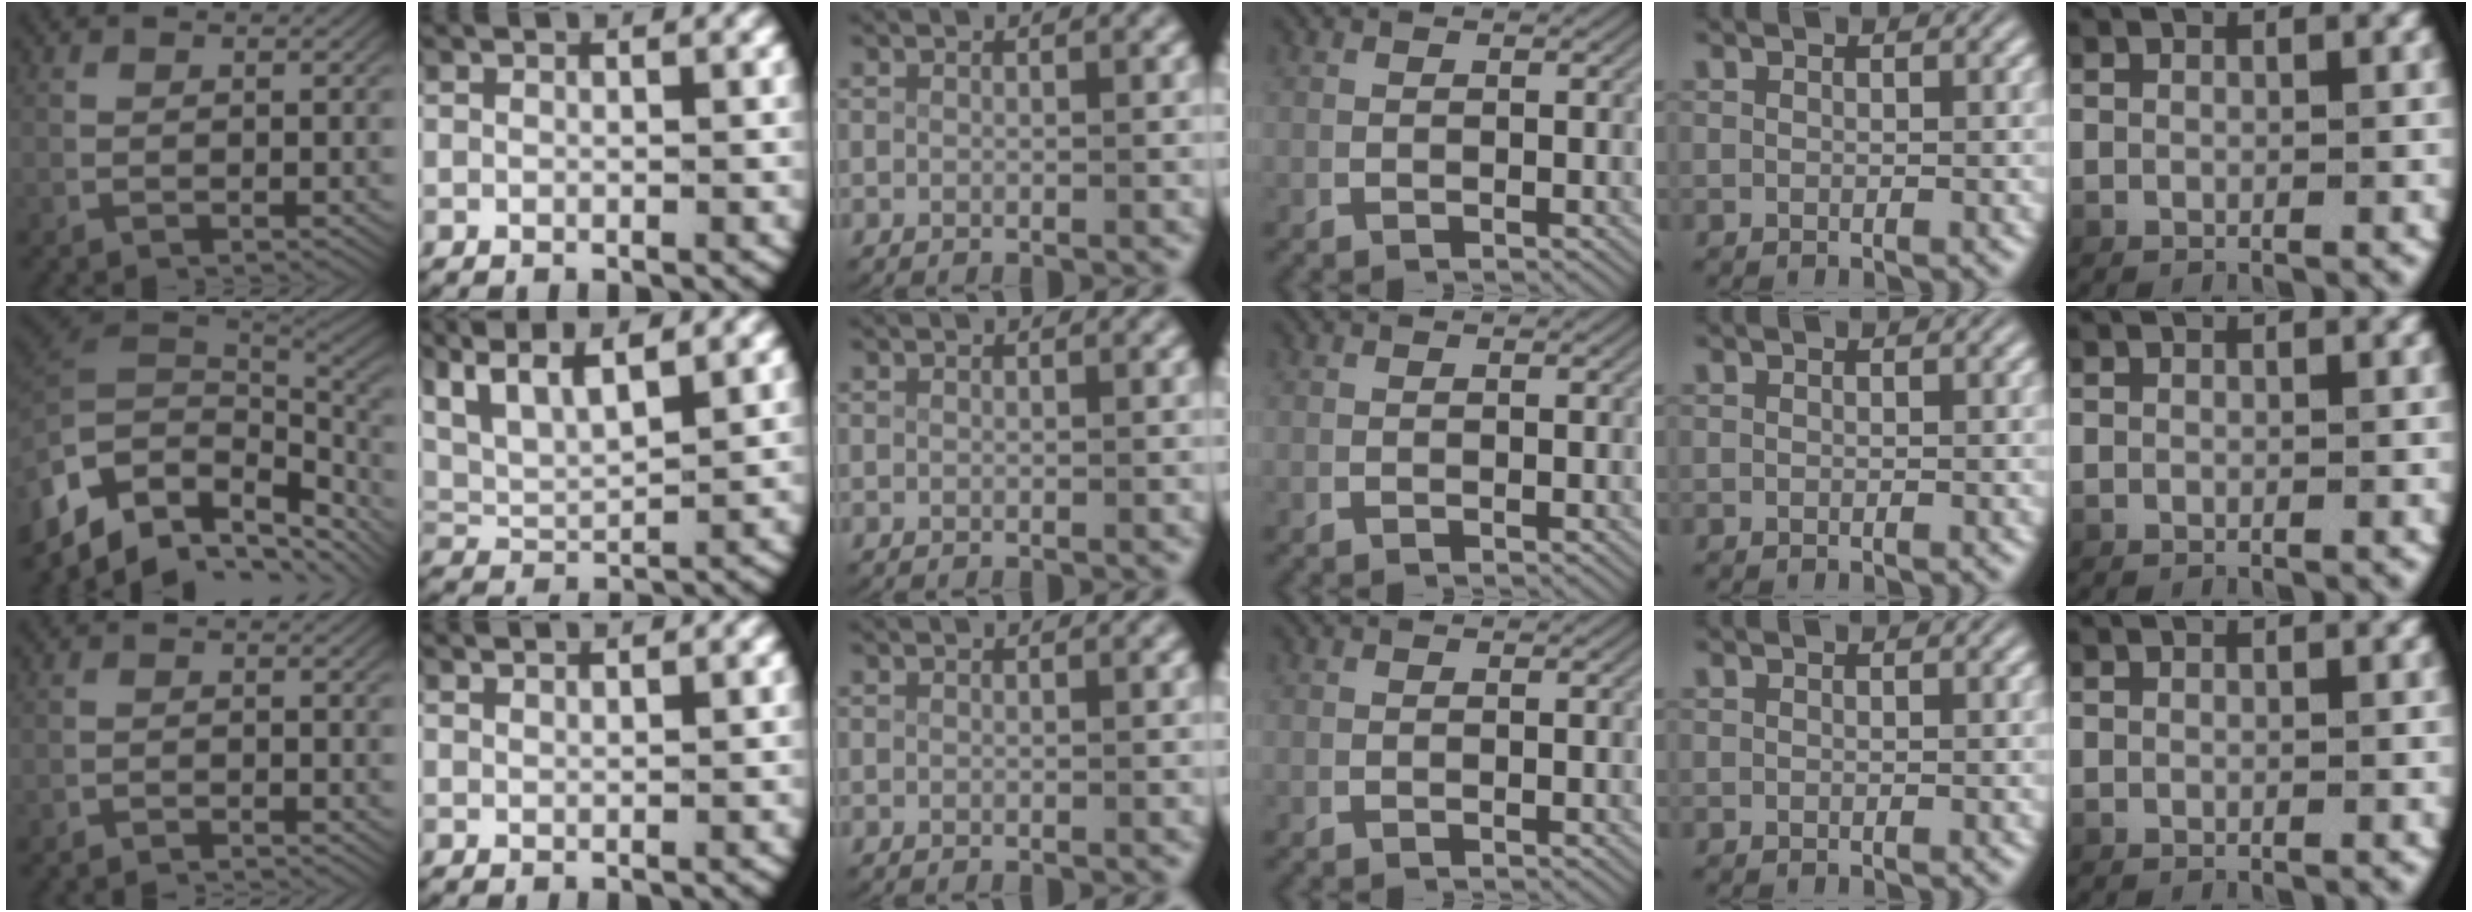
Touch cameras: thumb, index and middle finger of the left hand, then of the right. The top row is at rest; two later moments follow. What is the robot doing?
{"motion": "lift_and_place", "object": "coat"}